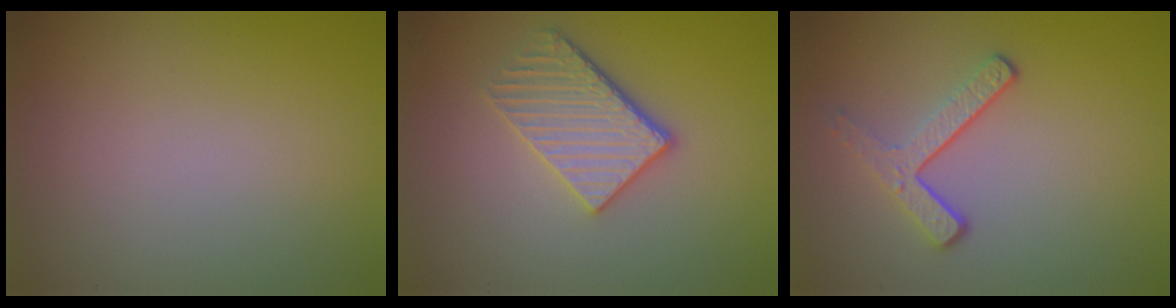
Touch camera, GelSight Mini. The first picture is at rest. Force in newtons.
{"total": 3.9, "press": 3.4, "slide": 2.0}
{"total": 3.3, "press": 2.3, "slide": 2.3}